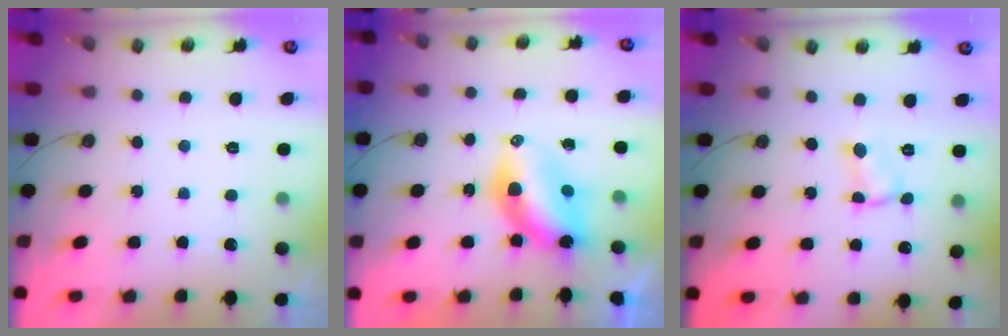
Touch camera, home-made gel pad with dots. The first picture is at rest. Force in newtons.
{"total": 7.2, "press": 7.2, "slide": 0.3}
{"total": 2.5, "press": 2.5, "slide": 0.1}